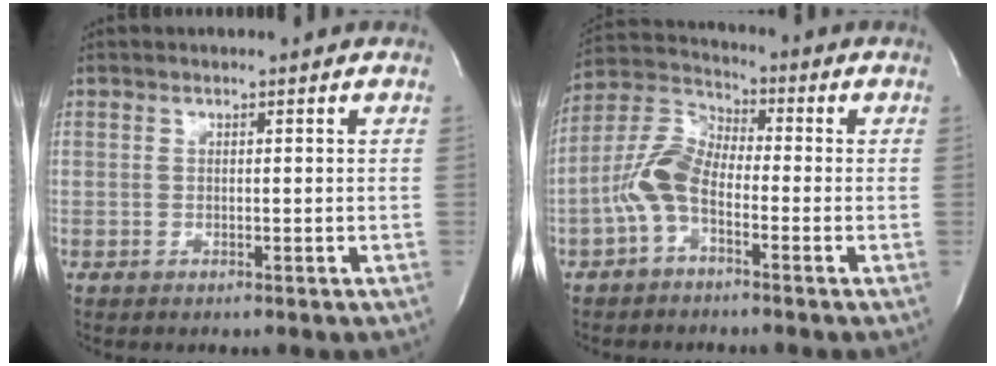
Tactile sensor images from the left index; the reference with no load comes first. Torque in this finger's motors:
{"motor_torque": [0.52, 0.49, 0.20, 0.07]}